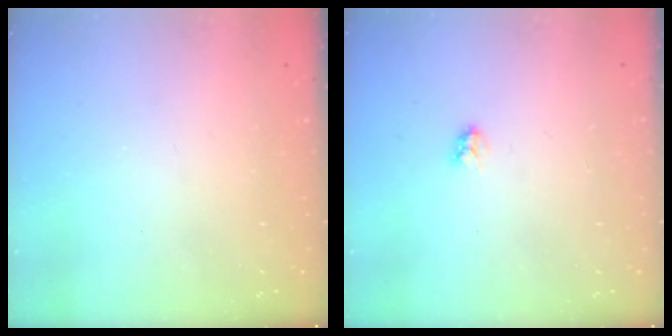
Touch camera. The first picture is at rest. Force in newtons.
{"total": 2.9, "press": 2.9, "slide": 0.3}